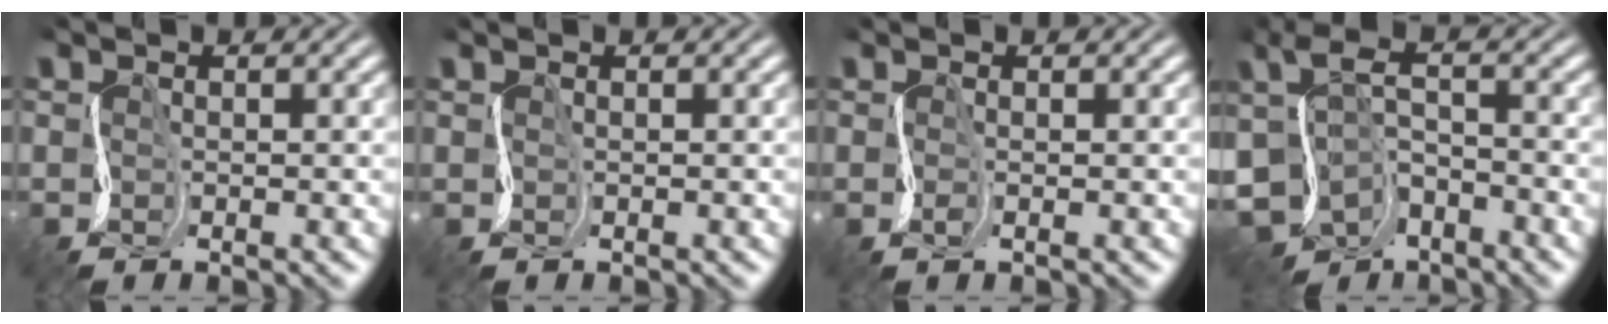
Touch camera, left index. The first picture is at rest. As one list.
[{"total": 0.0}, {"total": 0.6, "force": [0.1, 0.0, 0.6], "torque": [-0.014, -0.002, 0.000]}, {"total": 6.3, "force": [-2.1, 4.3, 4.0], "torque": [-0.085, -0.012, -0.037]}]